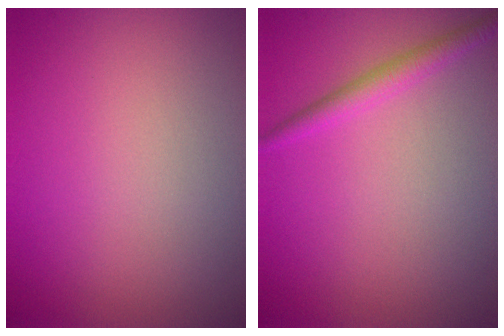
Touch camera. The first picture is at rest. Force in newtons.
{"total": 1.8, "press": 1.8, "slide": 0.0}